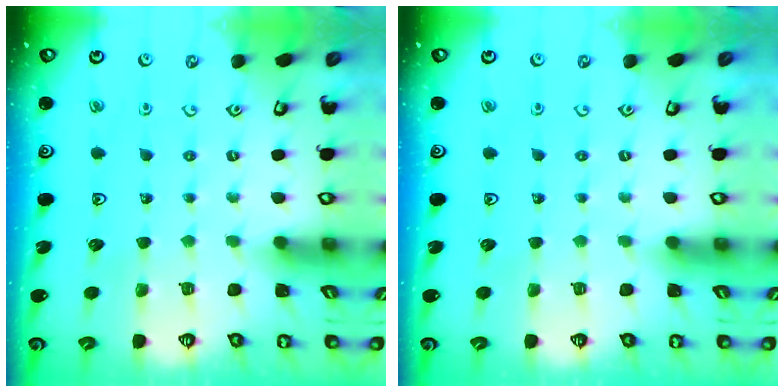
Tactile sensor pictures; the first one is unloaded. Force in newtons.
{"total": 0.0}